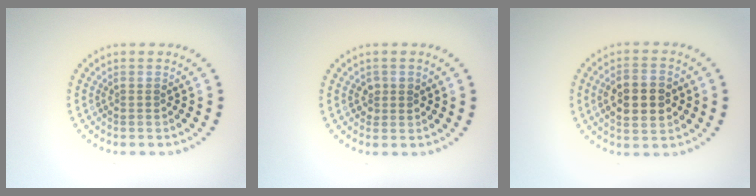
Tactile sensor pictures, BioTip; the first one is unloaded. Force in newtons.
{"total": 1.1, "press": 1.1, "slide": 0.3}
{"total": 5.2, "press": 5.2, "slide": 0.2}